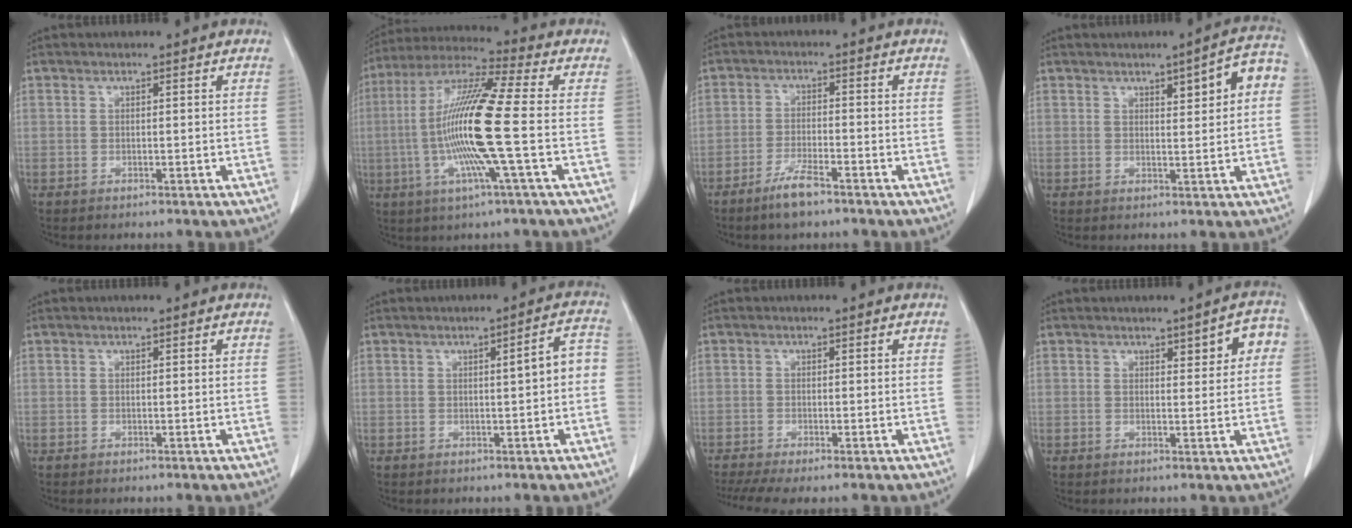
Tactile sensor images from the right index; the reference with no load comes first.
{"total": 16.1, "force": [-2.1, -0.4, 15.9], "torque": [-0.320, -0.004, -0.056]}
{"total": 4.8, "force": [-3.6, 0.7, 3.1], "torque": [-0.061, -0.004, -0.066]}
{"total": 6.0, "force": [1.6, 1.1, 5.7], "torque": [-0.074, 0.016, 0.020]}
{"total": 0.0}
{"total": 4.0, "force": [-0.1, 0.6, 4.0], "torque": [-0.051, 0.015, -0.002]}
{"total": 4.9, "force": [-3.3, 0.8, 3.5], "torque": [-0.065, -0.008, -0.057]}
{"total": 4.5, "force": [1.6, 1.5, 4.0], "torque": [-0.042, 0.012, 0.017]}